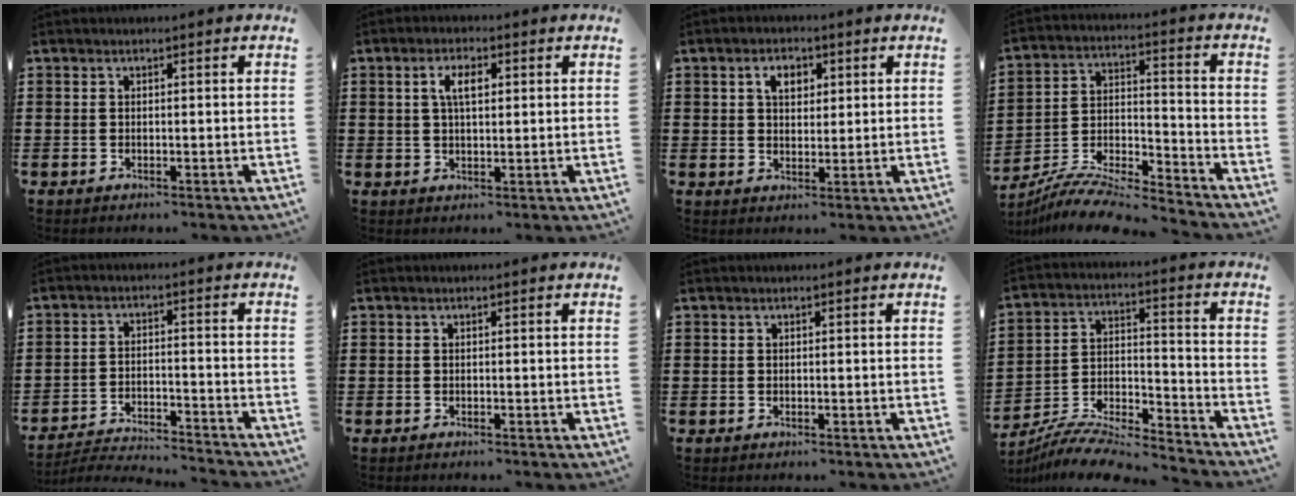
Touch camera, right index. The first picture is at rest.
{"total": 3.8, "force": [1.1, 1.6, 3.3], "torque": [-0.070, 0.010, 0.016]}
{"total": 3.6, "force": [1.3, 2.4, 2.3], "torque": [-0.047, 0.009, 0.020]}
{"total": 9.6, "force": [-9.2, 0.8, 2.8], "torque": [-0.050, 0.012, -0.185]}
{"total": 4.1, "force": [-4.1, 0.0, 0.5], "torque": [-0.022, -0.001, -0.089]}
{"total": 0.0}
{"total": 0.0}
{"total": 9.1, "force": [-8.7, 1.1, 2.6], "torque": [-0.049, 0.011, -0.175]}